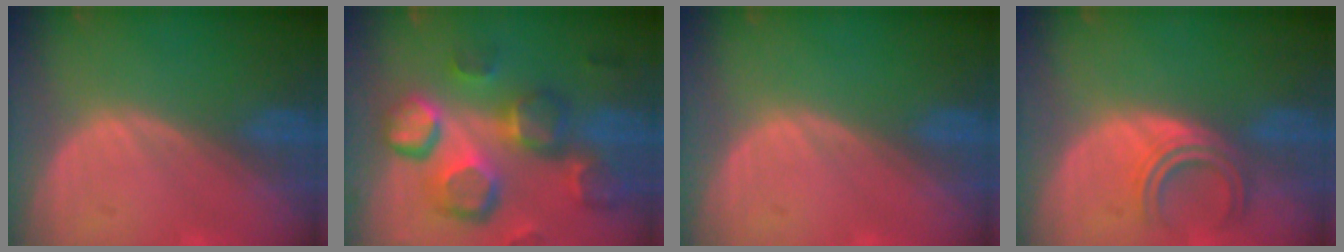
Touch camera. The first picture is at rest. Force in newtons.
{"total": 13.1, "press": 11.4, "slide": 6.4}
{"total": 0.0}
{"total": 4.4, "press": 4.3, "slide": 1.1}